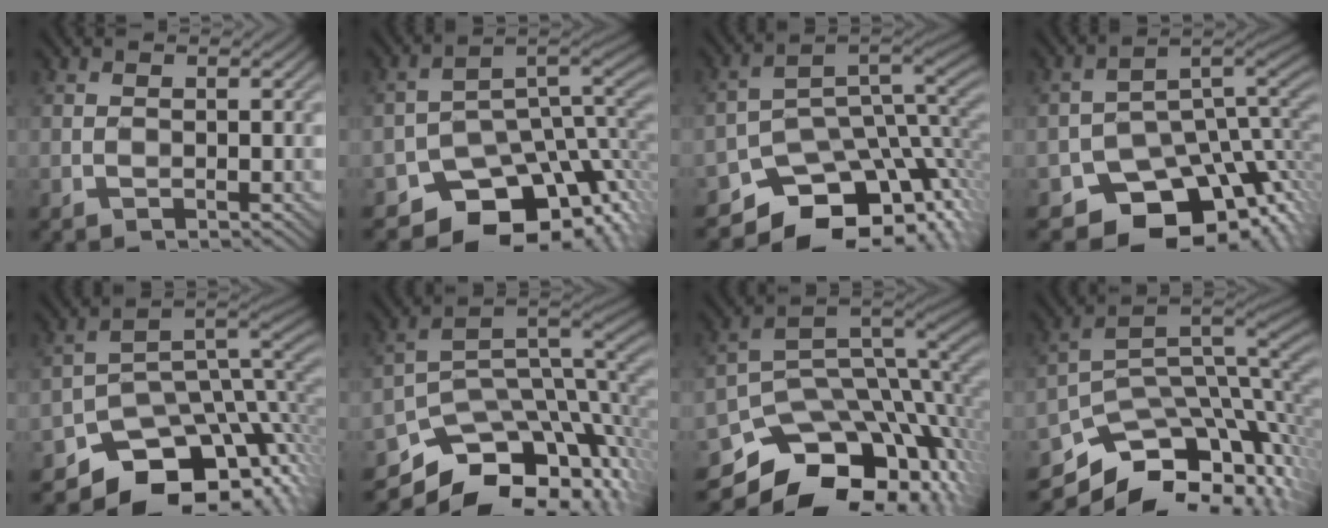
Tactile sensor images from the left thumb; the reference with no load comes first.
{"total": 12.2, "force": [-6.3, 8.3, 6.4], "torque": [-0.091, -0.026, -0.091]}
{"total": 12.0, "force": [-6.1, 7.7, 6.9], "torque": [-0.117, -0.027, -0.087]}
{"total": 13.5, "force": [-6.7, 9.0, 7.5], "torque": [-0.108, -0.031, -0.093]}
{"total": 11.9, "force": [-6.3, 7.8, 6.3], "torque": [-0.097, -0.026, -0.091]}
{"total": 13.4, "force": [-6.9, 7.6, 8.7], "torque": [-0.159, -0.026, -0.100]}
{"total": 16.1, "force": [-8.4, 9.1, 10.2], "torque": [-0.200, -0.039, -0.119]}
{"total": 14.2, "force": [-6.1, 8.1, 10.0], "torque": [-0.185, -0.029, -0.093]}